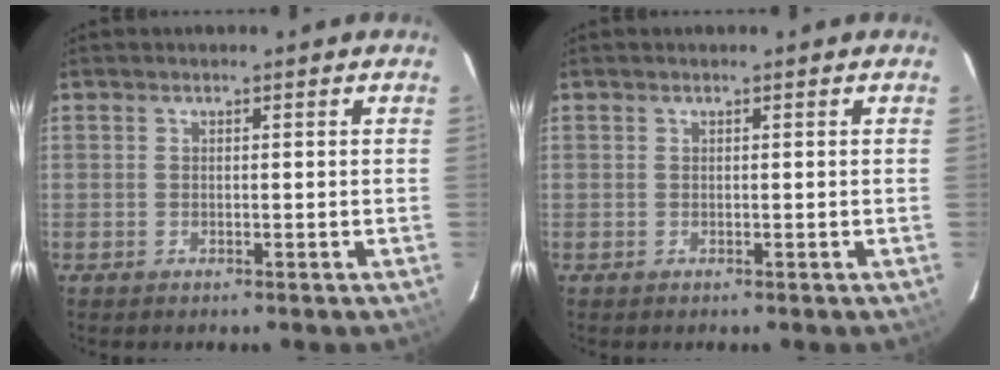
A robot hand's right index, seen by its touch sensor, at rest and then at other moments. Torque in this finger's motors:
{"motor_torque": [0.05, 0.06, -0.08, 0.01]}